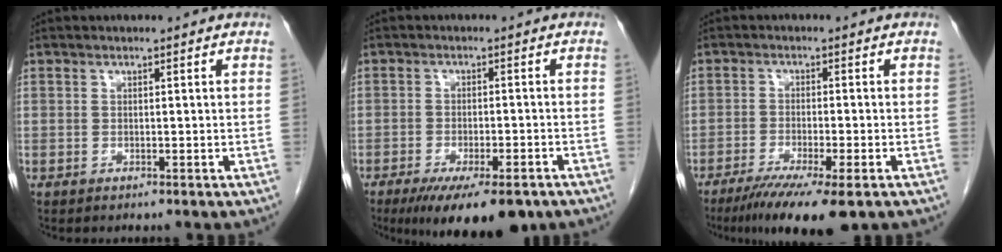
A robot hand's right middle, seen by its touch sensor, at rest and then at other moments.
{"total": 11.9, "force": [-8.4, 3.1, 7.9], "torque": [-0.104, -0.014, -0.123]}
{"total": 10.1, "force": [-6.8, 0.8, 7.5], "torque": [-0.116, -0.024, -0.106]}